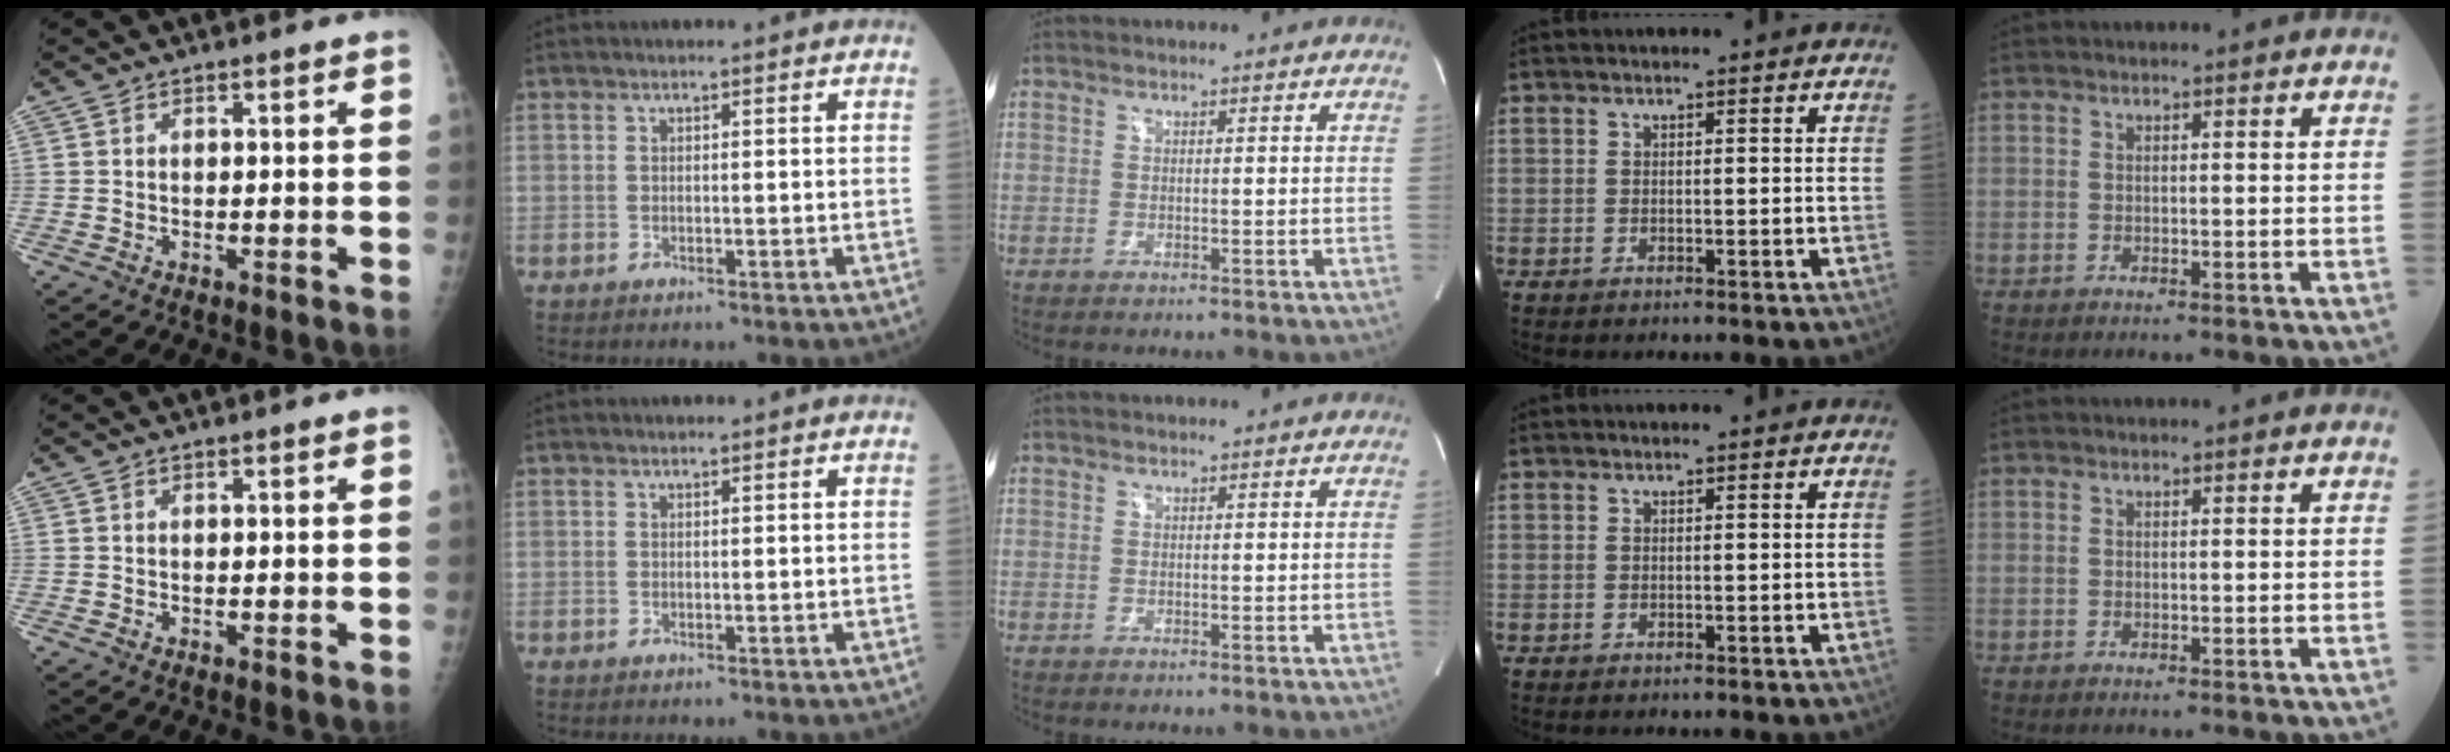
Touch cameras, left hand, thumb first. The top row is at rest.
{}